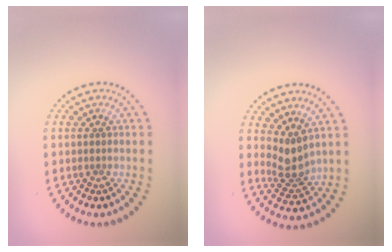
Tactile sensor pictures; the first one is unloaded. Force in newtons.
{"total": 2.9, "press": 2.2, "slide": 1.9}